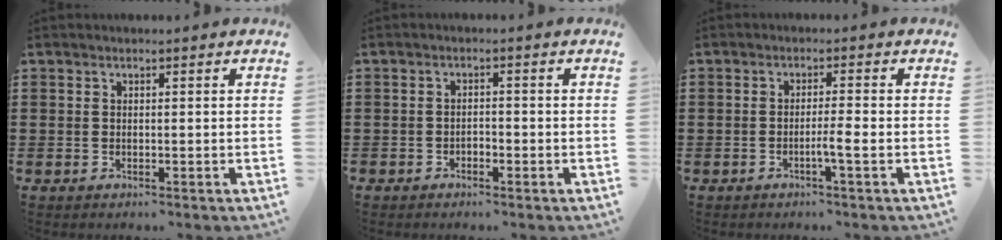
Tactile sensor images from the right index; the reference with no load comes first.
{"total": 1.3, "force": [-1.1, 0.6, 0.3], "torque": [-0.012, 0.000, -0.022]}
{"total": 2.8, "force": [-1.2, -0.3, 2.6], "torque": [-0.043, -0.006, -0.023]}